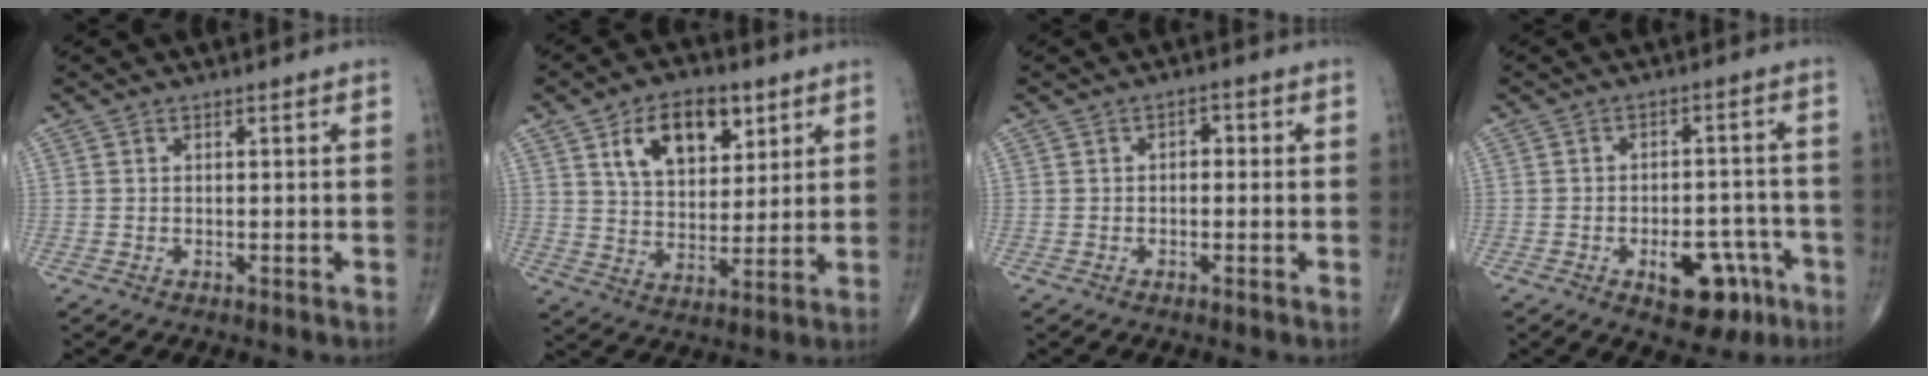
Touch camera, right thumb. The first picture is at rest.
{"total": 13.4, "force": [6.1, 8.0, 8.8], "torque": [-0.107, -0.023, 0.107]}
{"total": 2.1, "force": [0.1, 1.4, 1.6], "torque": [-0.012, 0.009, -0.006]}
{"total": 10.4, "force": [-4.9, 5.7, 7.1], "torque": [-0.068, 0.036, -0.059]}